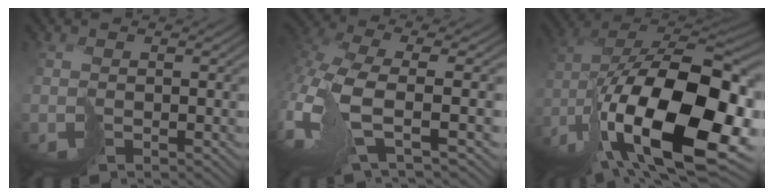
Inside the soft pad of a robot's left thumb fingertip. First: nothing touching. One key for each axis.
{"total": 10.1, "fx": -2.5, "fy": 3.0, "fz": 9.2, "tx": -0.221, "ty": -0.007, "tz": -0.064}
{"total": 19.9, "fx": -8.0, "fy": 9.3, "fz": 15.7, "tx": -0.283, "ty": -0.016, "tz": -0.123}